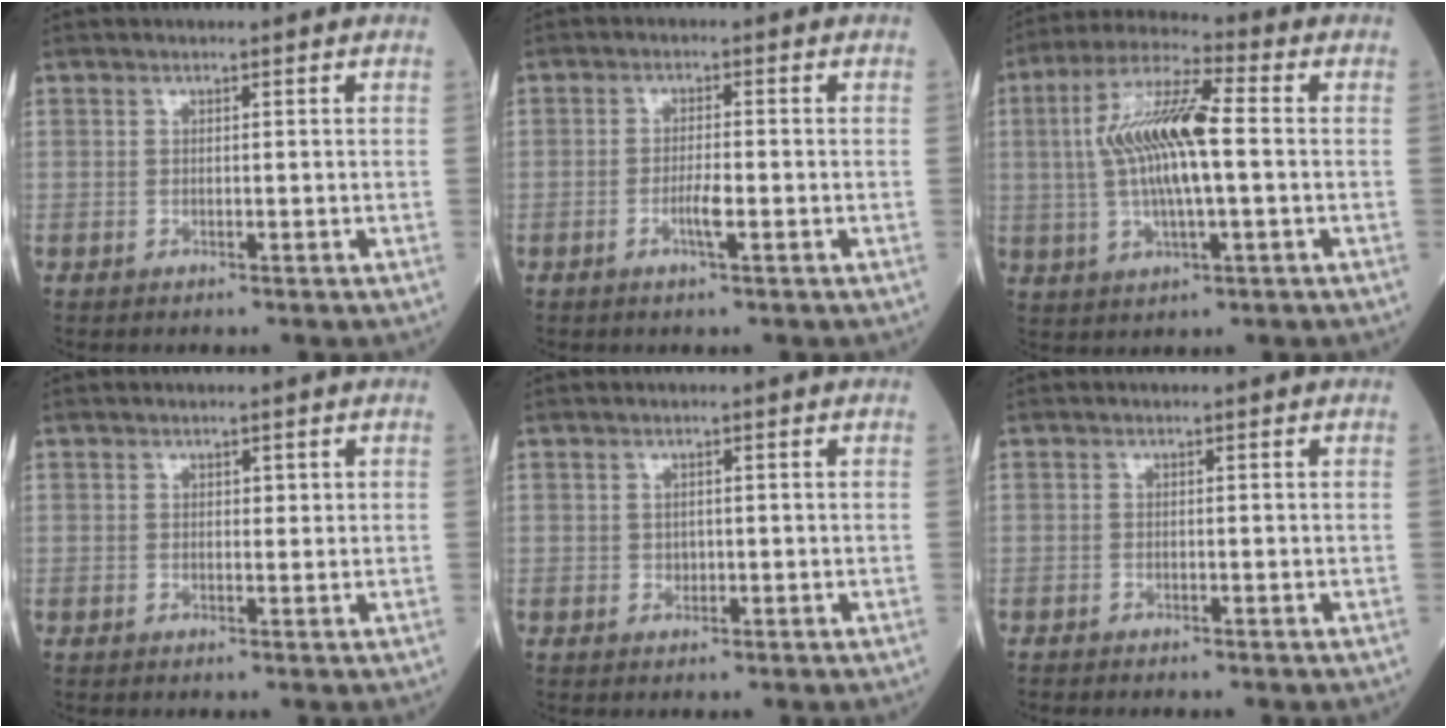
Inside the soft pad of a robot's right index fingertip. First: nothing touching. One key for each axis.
{"total": 2.9, "fx": -1.1, "fy": 0.3, "fz": 2.7, "tx": -0.054, "ty": -0.001, "tz": -0.021}
{"total": 12.9, "fx": 0.6, "fy": 2.6, "fz": 12.6, "tx": -0.254, "ty": 0.017, "tz": 0.008}
{"total": 1.0, "fx": 0.4, "fy": 0.6, "fz": 0.7, "tx": -0.003, "ty": 0.000, "tz": 0.004}
{"total": 0.9, "fx": 0.0, "fy": 0.8, "fz": 0.5, "tx": -0.008, "ty": 0.001, "tz": 0.000}
{"total": 1.1, "fx": -1.0, "fy": 0.1, "fz": 0.4, "tx": -0.009, "ty": -0.002, "tz": -0.016}